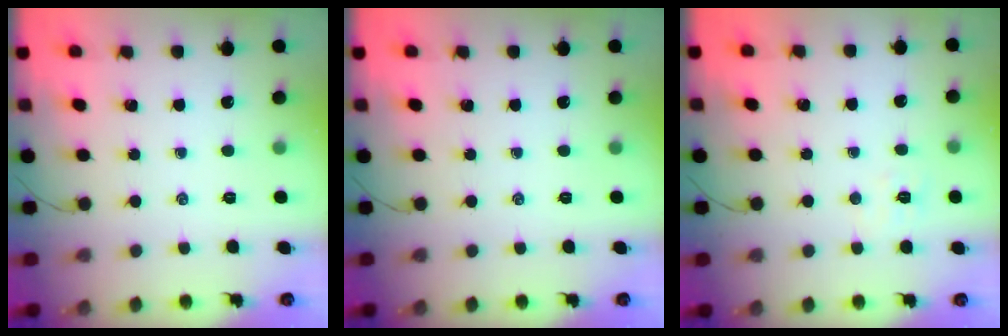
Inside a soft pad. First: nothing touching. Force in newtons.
{"total": 0.0}
{"total": 5.0, "press": 4.8, "slide": 1.3}